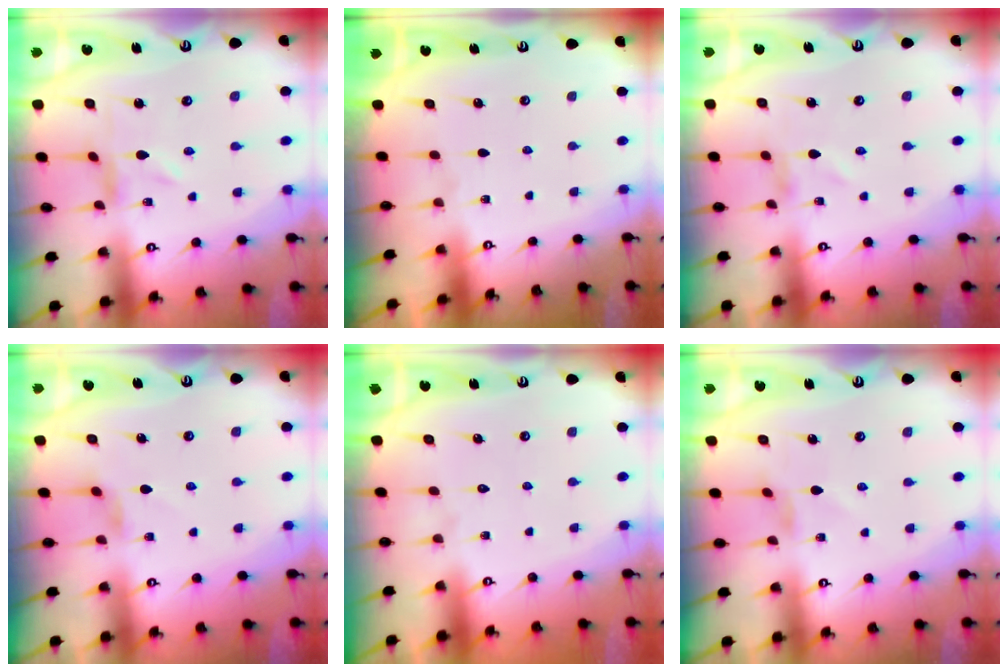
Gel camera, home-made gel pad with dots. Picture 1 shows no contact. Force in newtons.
{"total": 0.0}
{"total": 0.7, "press": 0.7, "slide": 0.1}
{"total": 2.8, "press": 2.8, "slide": 0.4}
{"total": 1.6, "press": 1.6, "slide": 0.2}
{"total": 1.2, "press": 1.2, "slide": 0.4}